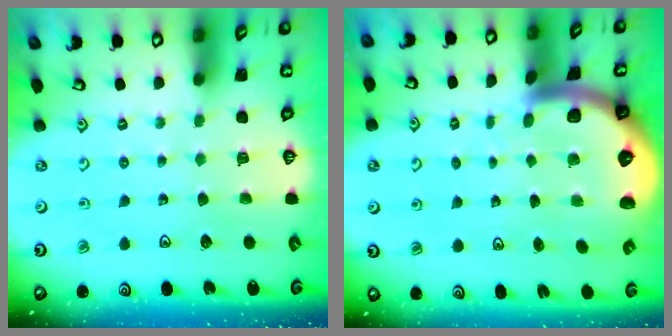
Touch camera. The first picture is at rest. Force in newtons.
{"total": 5.2, "press": 5.2, "slide": 0.6}